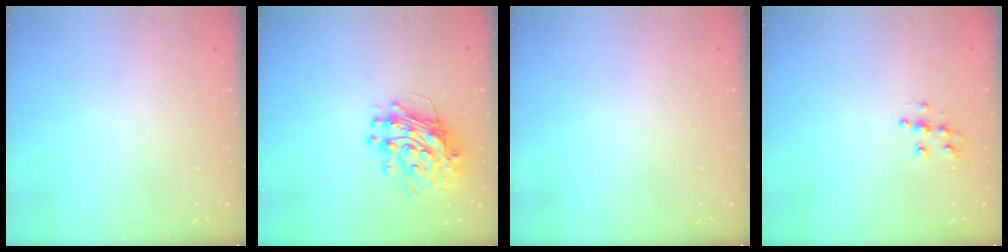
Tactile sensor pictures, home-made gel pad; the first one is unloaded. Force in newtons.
{"total": 13.1, "press": 13.1, "slide": 1.3}
{"total": 0.0}
{"total": 6.6, "press": 6.6, "slide": 0.3}